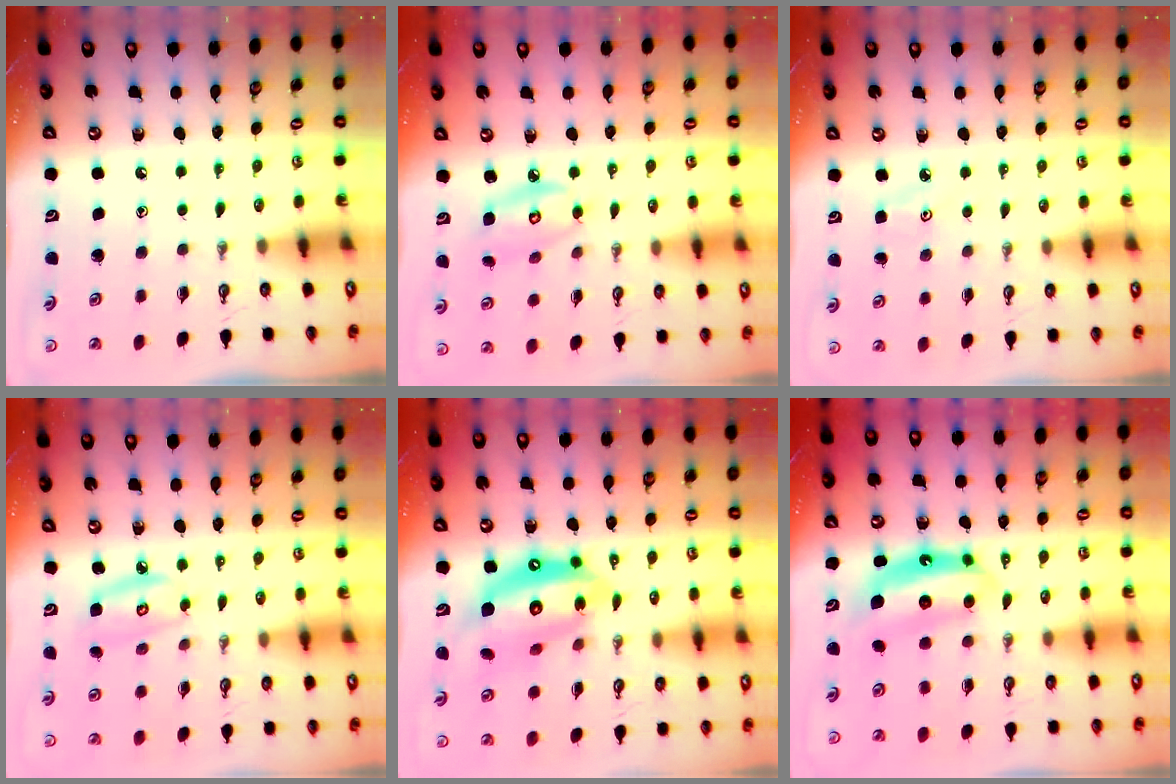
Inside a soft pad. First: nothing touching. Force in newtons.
{"total": 7.7, "press": 7.7, "slide": 0.2}
{"total": 3.0, "press": 3.0, "slide": 0.5}
{"total": 6.1, "press": 6.1, "slide": 0.4}
{"total": 17.2, "press": 17.1, "slide": 1.8}
{"total": 7.0, "press": 6.9, "slide": 0.5}